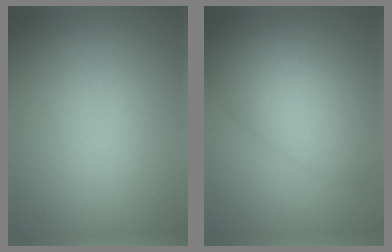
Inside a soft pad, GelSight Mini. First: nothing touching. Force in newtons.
{"total": 7.5, "press": 7.5, "slide": 0.5}